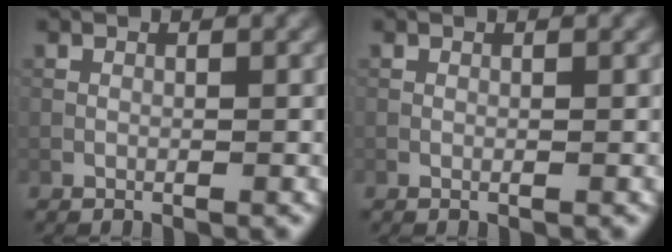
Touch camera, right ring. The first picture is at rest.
{"total": 0.0}